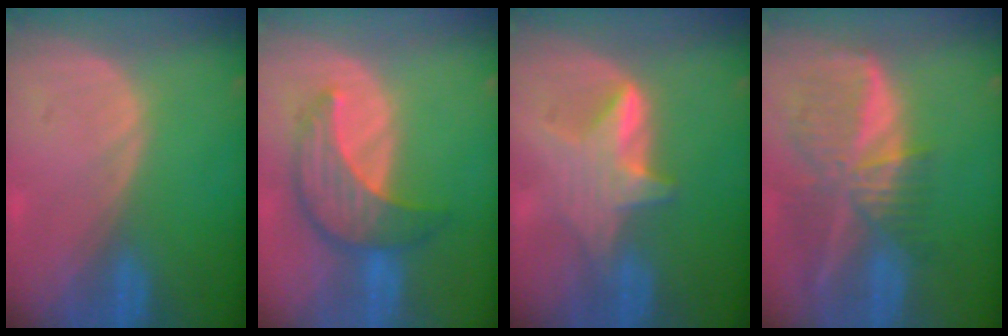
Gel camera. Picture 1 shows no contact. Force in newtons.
{"total": 7.8, "press": 7.5, "slide": 2.2}
{"total": 6.1, "press": 5.7, "slide": 2.2}
{"total": 9.5, "press": 8.2, "slide": 4.7}